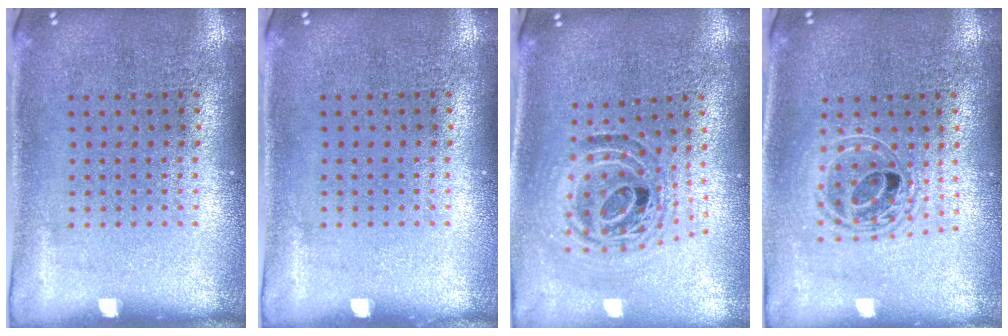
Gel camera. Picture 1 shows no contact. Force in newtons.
{"total": 0.0}
{"total": 1.2, "press": 1.1, "slide": 0.5}
{"total": 1.6, "press": 1.3, "slide": 0.9}